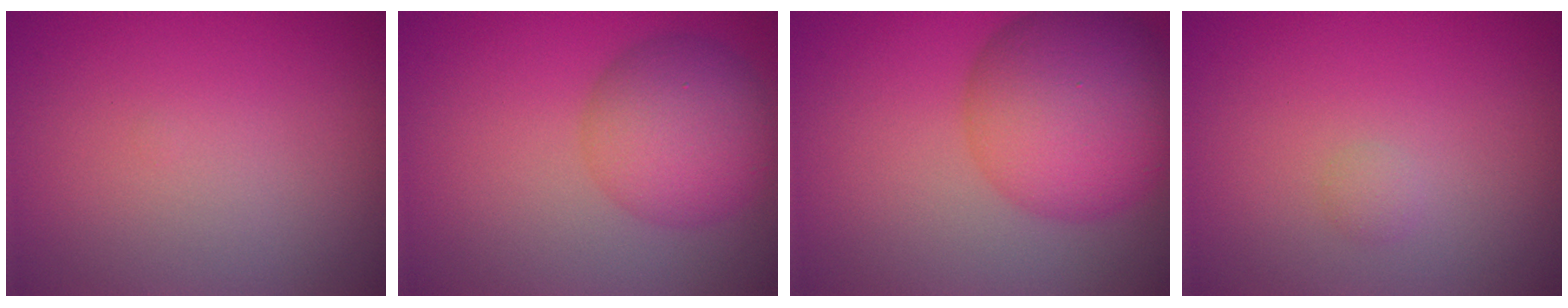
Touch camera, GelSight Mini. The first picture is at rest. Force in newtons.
{"total": 5.9, "press": 5.8, "slide": 0.2}
{"total": 9.5, "press": 9.5, "slide": 0.2}
{"total": 0.6, "press": 0.6, "slide": 0.1}